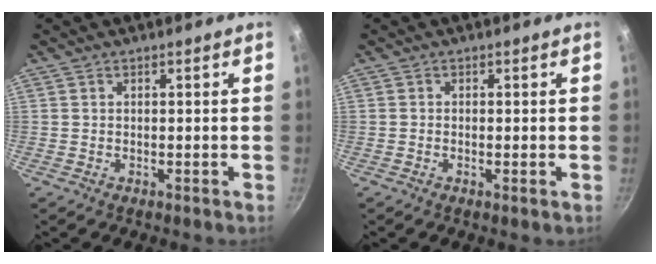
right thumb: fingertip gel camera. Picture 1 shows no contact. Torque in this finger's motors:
{"motor_torque": [-0.52, -0.22, -0.10, -0.10, -0.03]}